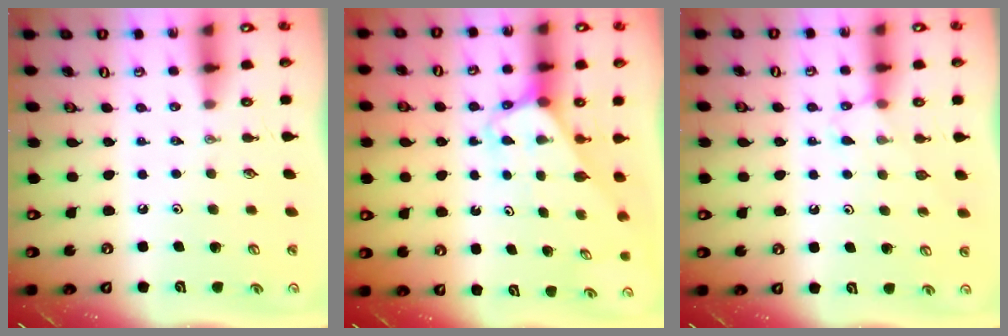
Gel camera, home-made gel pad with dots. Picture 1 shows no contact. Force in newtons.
{"total": 3.3, "press": 3.3, "slide": 0.2}
{"total": 6.0, "press": 6.0, "slide": 0.6}